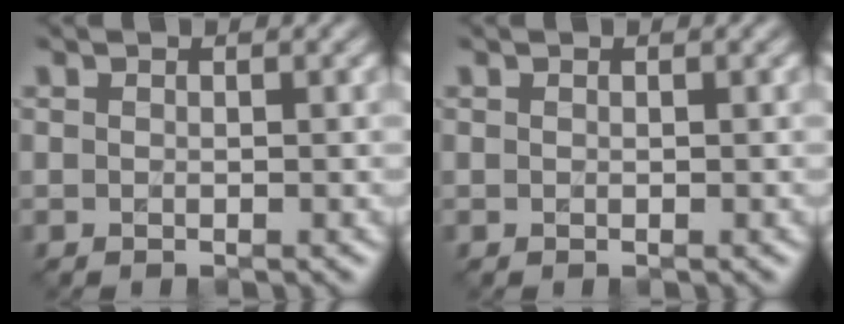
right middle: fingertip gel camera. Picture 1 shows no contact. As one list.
[{"total": 0.0}]